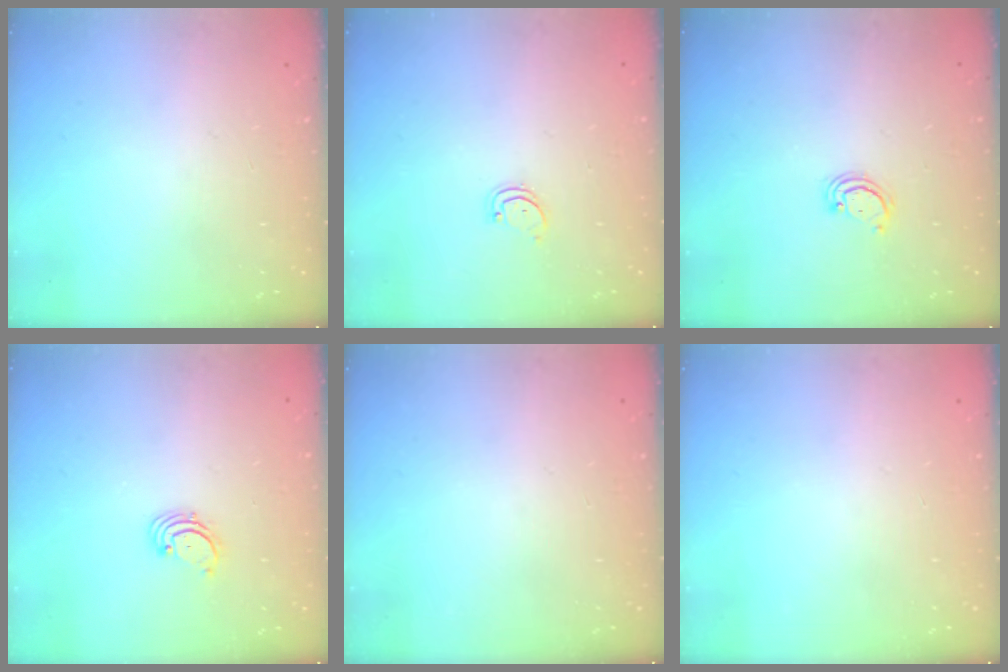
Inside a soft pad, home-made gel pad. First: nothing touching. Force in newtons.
{"total": 2.3, "press": 2.3, "slide": 0.1}
{"total": 2.5, "press": 2.4, "slide": 0.2}
{"total": 1.7, "press": 1.6, "slide": 0.2}
{"total": 0.0}
{"total": 0.0}